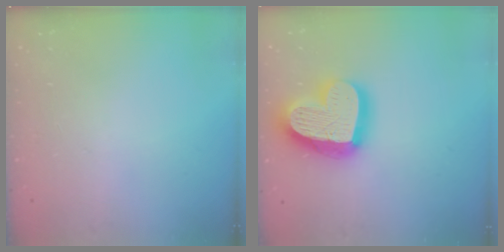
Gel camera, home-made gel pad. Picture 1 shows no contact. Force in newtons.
{"total": 24.3, "press": 24.2, "slide": 2.4}